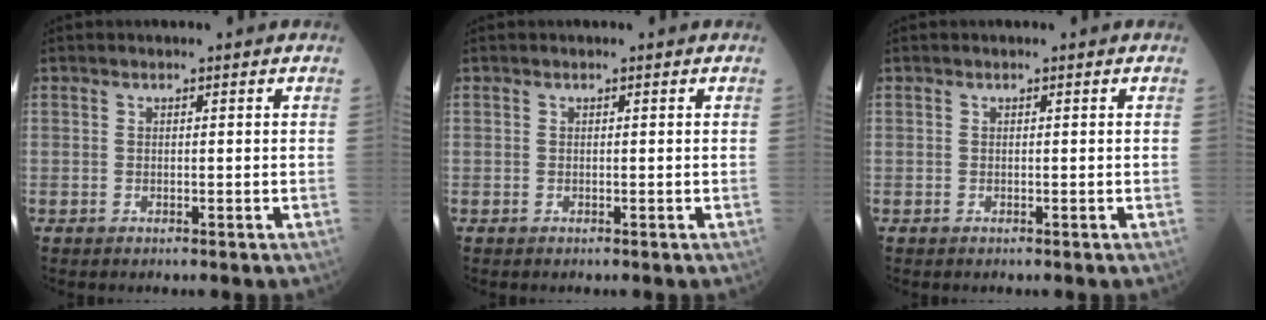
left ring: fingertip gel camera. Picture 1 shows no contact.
{"total": 0.0}
{"total": 0.0}